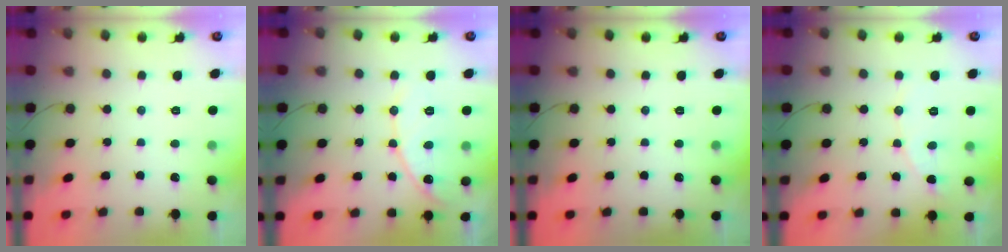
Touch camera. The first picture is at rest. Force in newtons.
{"total": 10.1, "press": 10.1, "slide": 0.8}
{"total": 0.0}
{"total": 4.2, "press": 4.2, "slide": 0.3}